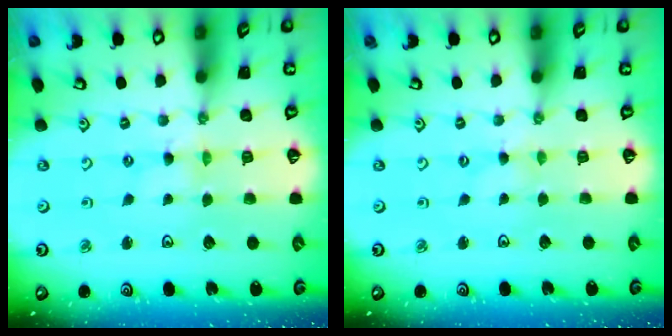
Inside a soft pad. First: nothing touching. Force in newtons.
{"total": 0.0}